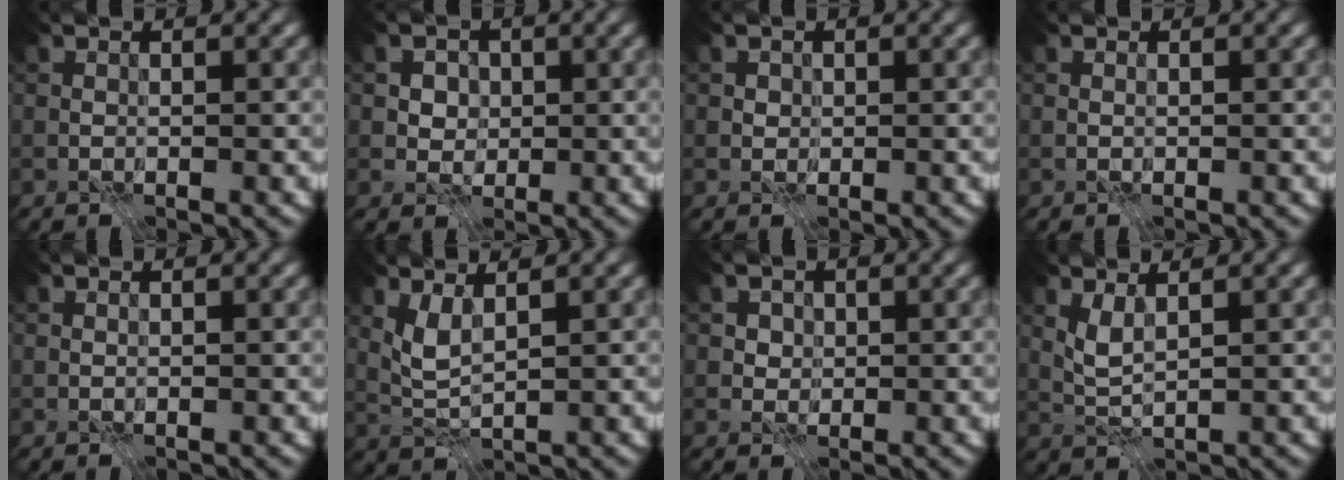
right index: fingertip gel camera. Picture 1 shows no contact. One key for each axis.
{"total": 2.9, "fx": 0.8, "fy": 2.5, "fz": 1.3, "tx": -0.014, "ty": 0.006, "tz": 0.006}
{"total": 0.8, "fx": 0.2, "fy": 0.7, "fz": 0.1, "tx": 0.001, "ty": -0.002, "tz": 0.001}
{"total": 0.0}
{"total": 0.0}
{"total": 2.4, "fx": 1.3, "fy": 0.7, "fz": 2.0, "tx": -0.051, "ty": -0.005, "tz": 0.030}
{"total": 1.9, "fx": 0.7, "fy": 1.6, "fz": 0.6, "tx": -0.006, "ty": 0.000, "tz": 0.016}
{"total": 1.9, "fx": 1.0, "fy": 0.5, "fz": 1.6, "tx": -0.042, "ty": -0.002, "tz": 0.024}